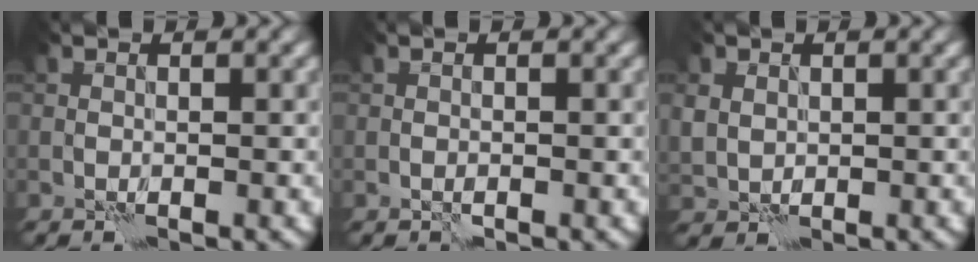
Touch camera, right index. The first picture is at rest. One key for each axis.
{"total": 0.0}
{"total": 1.9, "fx": 0.7, "fy": 1.6, "fz": 0.7, "tx": -0.020, "ty": -0.001, "tz": 0.014}